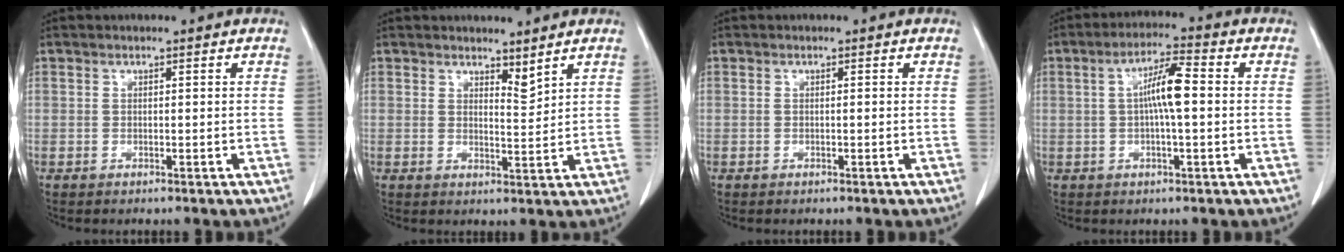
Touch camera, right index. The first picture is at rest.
{"total": 2.6, "force": [2.3, 0.4, 1.1], "torque": [-0.021, -0.014, 0.043]}
{"total": 0.0}
{"total": 6.5, "force": [0.3, 0.7, 6.5], "torque": [-0.122, 0.013, 0.002]}